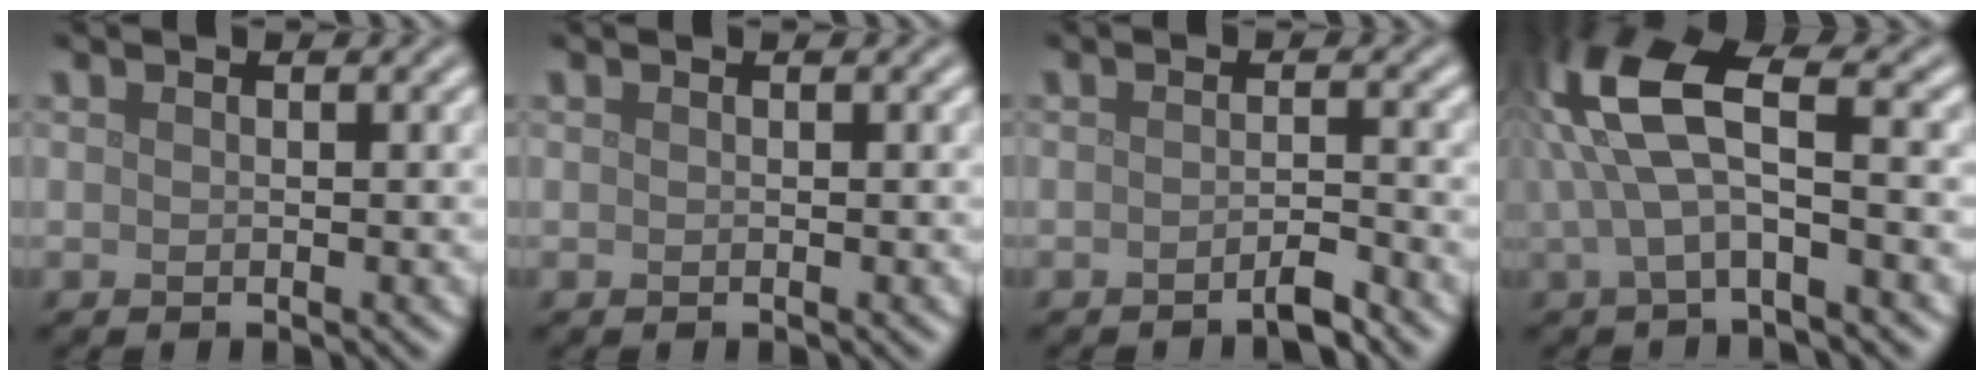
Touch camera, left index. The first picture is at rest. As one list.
[{"total": 0.0}, {"total": 1.7, "force": [-1.3, 0.2, 1.1], "torque": [-0.015, 0.001, -0.027]}, {"total": 7.2, "force": [0.4, 2.7, 6.7], "torque": [-0.145, 0.021, -0.001]}]